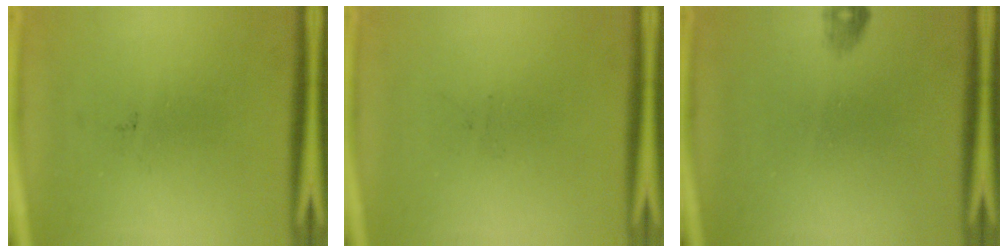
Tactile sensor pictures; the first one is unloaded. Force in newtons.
{"total": 0.0}
{"total": 1.0}